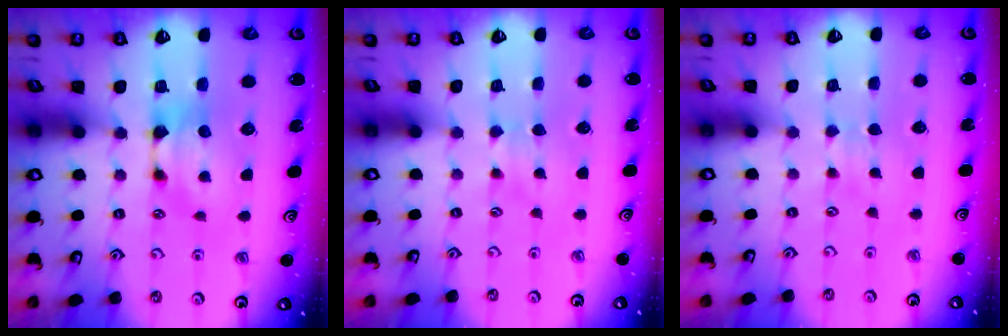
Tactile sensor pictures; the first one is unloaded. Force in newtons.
{"total": 2.5, "press": 2.5, "slide": 0.5}
{"total": 3.5, "press": 3.5, "slide": 0.4}